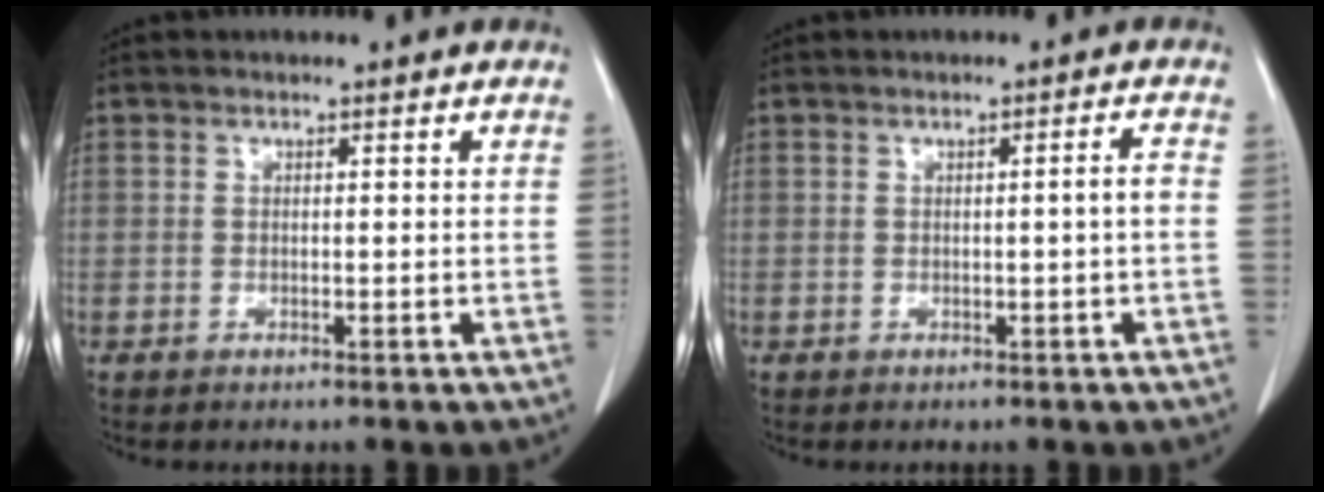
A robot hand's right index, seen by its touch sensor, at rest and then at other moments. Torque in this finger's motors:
{"motor_torque": [0.12, -0.09, 0.01, 0.00]}